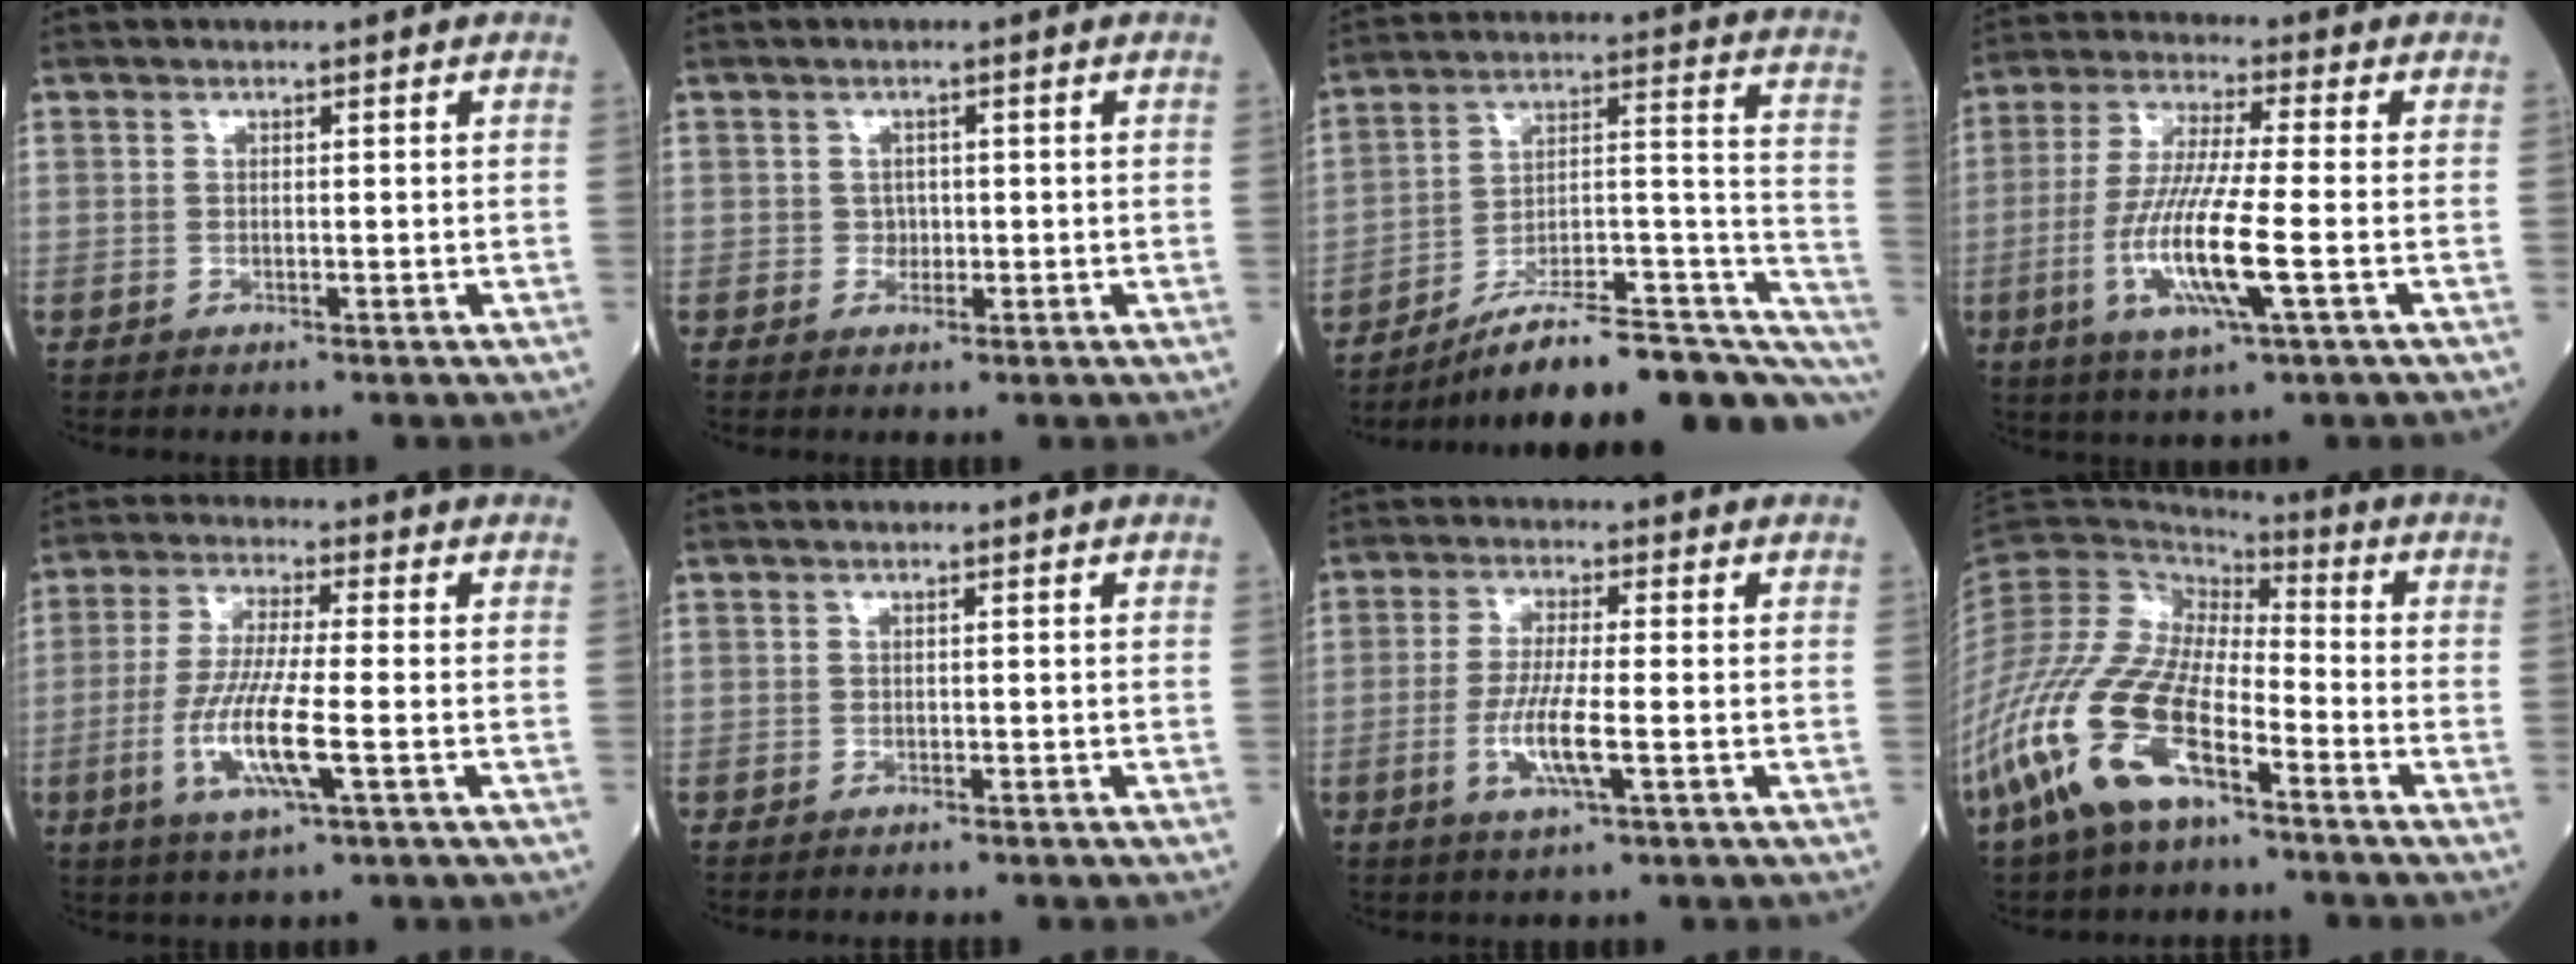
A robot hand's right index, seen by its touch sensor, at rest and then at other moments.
{"total": 1.0, "force": [-0.1, 1.0, 0.4], "torque": [-0.003, 0.003, 0.000]}
{"total": 23.6, "force": [-17.1, 4.3, 15.8], "torque": [-0.155, 0.041, -0.251]}
{"total": 12.3, "force": [-3.2, 0.5, 11.9], "torque": [-0.246, -0.016, -0.065]}
{"total": 10.2, "force": [-2.9, 0.6, 9.8], "torque": [-0.202, -0.014, -0.058]}
{"total": 1.1, "force": [-0.9, 0.2, 0.5], "torque": [-0.009, -0.002, -0.012]}
{"total": 6.7, "force": [-1.9, 0.3, 6.4], "torque": [-0.130, -0.010, -0.036]}
{"total": 15.6, "force": [-8.2, 5.8, 12.0], "torque": [-0.275, -0.014, -0.163]}